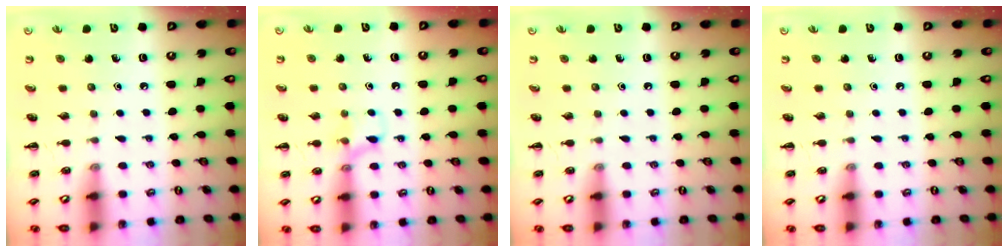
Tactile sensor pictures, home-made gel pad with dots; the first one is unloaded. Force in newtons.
{"total": 7.6, "press": 7.5, "slide": 1.1}
{"total": 0.0}
{"total": 0.0}